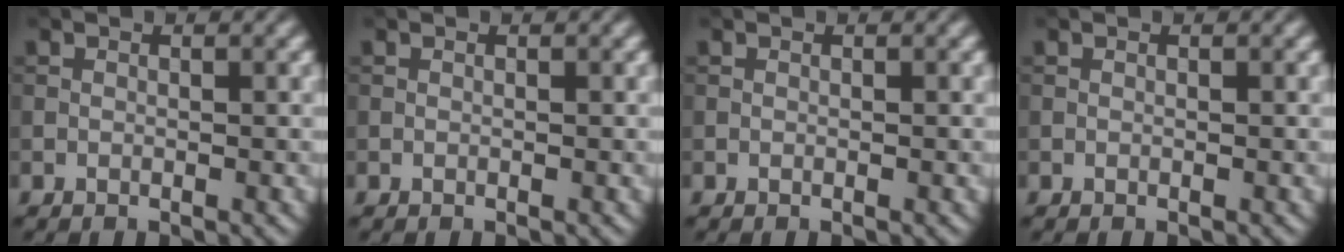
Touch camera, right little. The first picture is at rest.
{"total": 0.0}
{"total": 0.0}
{"total": 0.0}